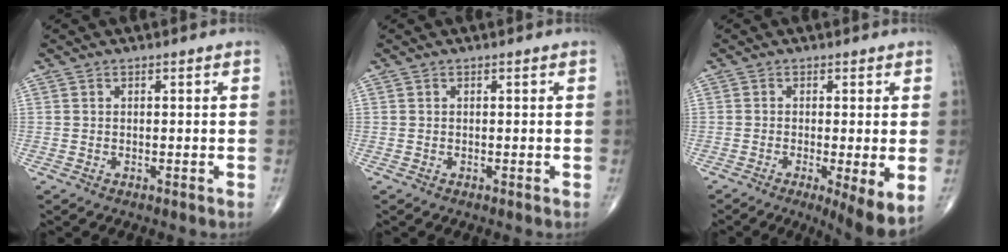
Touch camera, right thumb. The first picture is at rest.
{"total": 0.0}
{"total": 7.4, "force": [-1.8, 1.4, 7.1], "torque": [-0.116, -0.023, -0.030]}